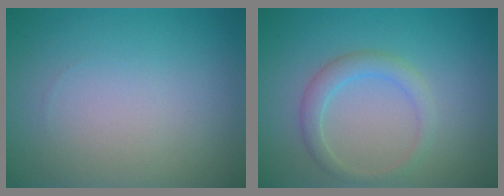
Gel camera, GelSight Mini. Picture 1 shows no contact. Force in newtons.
{"total": 2.2, "press": 2.2, "slide": 0.2}